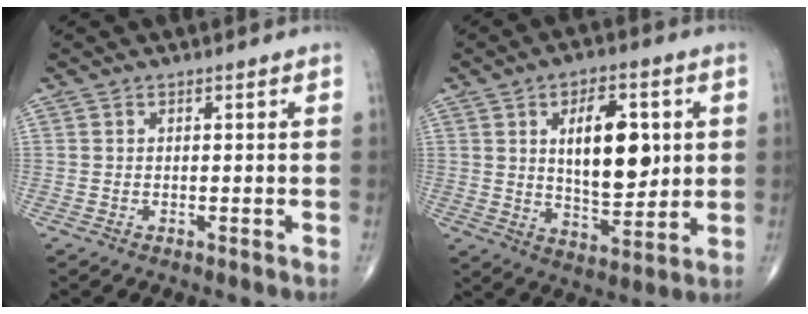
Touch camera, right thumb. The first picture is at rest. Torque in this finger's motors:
{"motor_torque": [0.16, 0.31, 0.21, 0.04, 0.12]}